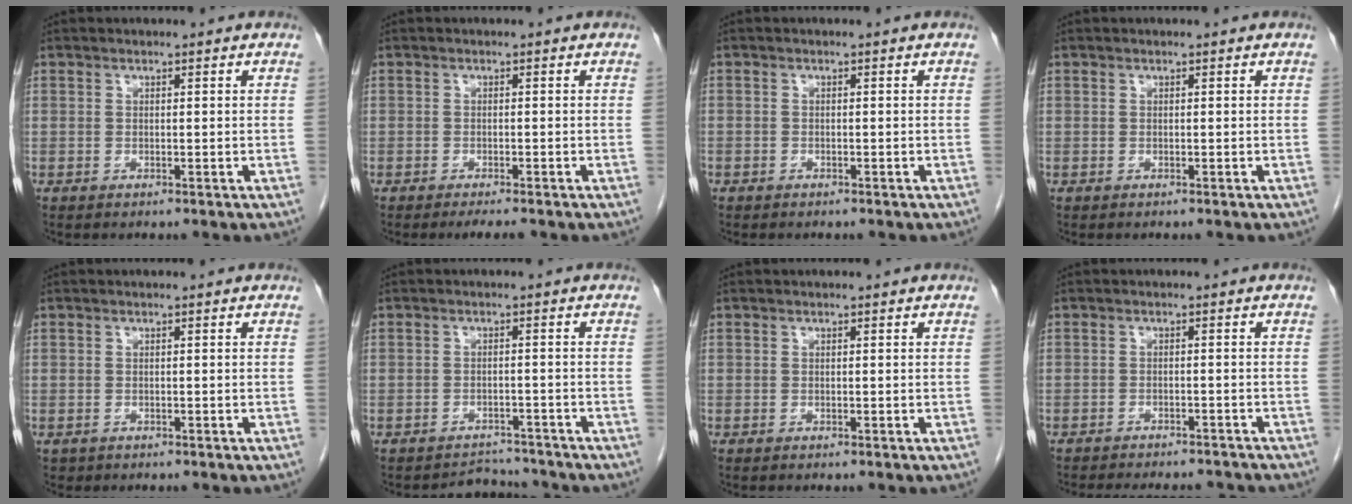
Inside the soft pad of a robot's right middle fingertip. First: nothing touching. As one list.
[{"total": 2.2, "force": [-1.9, 0.2, 1.2], "torque": [-0.019, -0.006, -0.025]}, {"total": 0.8, "force": [-0.6, 0.5, 0.0], "torque": [-0.007, 0.004, -0.014]}, {"total": 0.0}, {"total": 0.5, "force": [-0.2, 0.5, 0.0], "torque": [-0.007, 0.003, 0.002]}, {"total": 3.5, "force": [-3.3, 0.6, -1.0], "torque": [0.009, 0.006, -0.046]}, {"total": 0.0}, {"total": 11.6, "force": [-10.6, 2.9, 3.7], "torque": [-0.067, 0.000, -0.126]}]